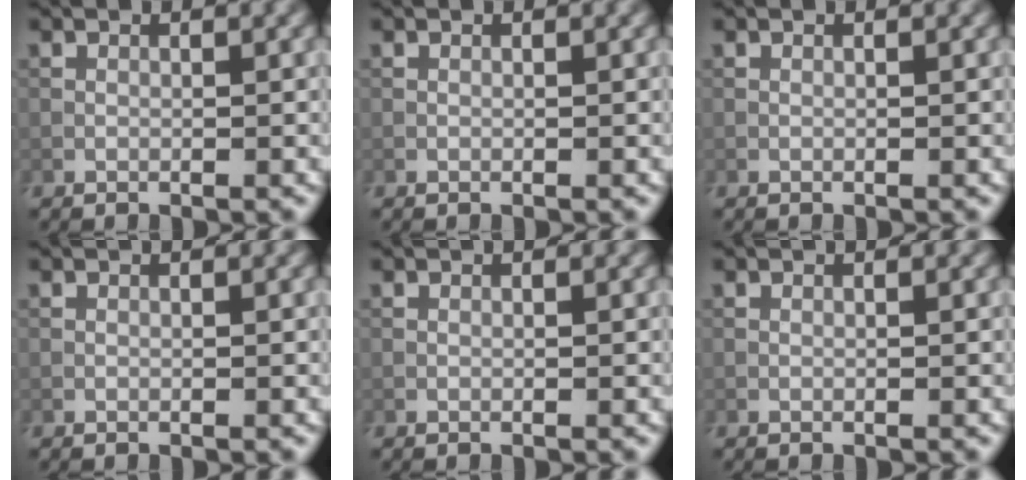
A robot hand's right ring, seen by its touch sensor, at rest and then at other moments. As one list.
[{"total": 0.0}, {"total": 0.0}, {"total": 0.0}, {"total": 0.0}, {"total": 0.0}]